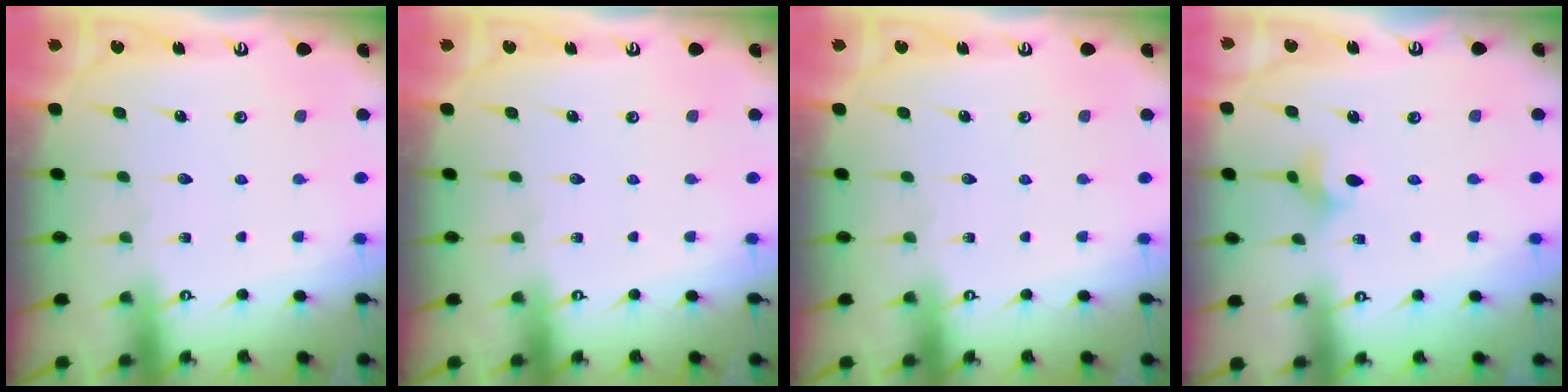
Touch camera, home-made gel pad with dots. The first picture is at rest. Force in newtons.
{"total": 0.0}
{"total": 0.0}
{"total": 3.7, "press": 3.6, "slide": 0.7}